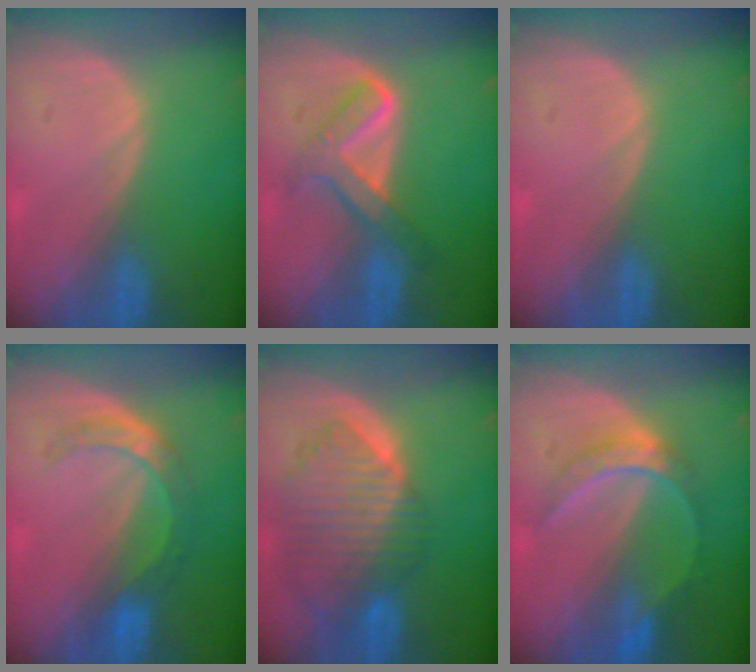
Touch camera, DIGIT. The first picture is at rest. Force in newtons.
{"total": 5.8, "press": 5.8, "slide": 0.2}
{"total": 0.0}
{"total": 5.6, "press": 5.2, "slide": 2.1}
{"total": 10.1, "press": 8.8, "slide": 5.1}
{"total": 6.3, "press": 5.5, "slide": 3.2}